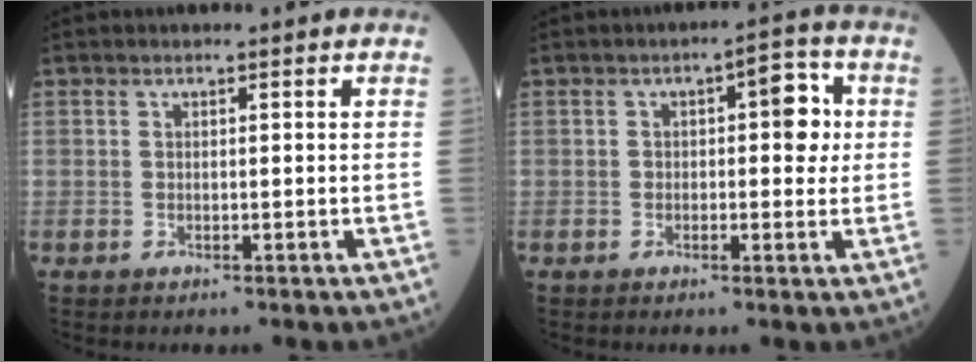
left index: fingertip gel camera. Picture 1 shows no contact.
{"total": 5.5, "force": [0.7, 2.3, 4.9], "torque": [-0.060, 0.018, 0.003]}